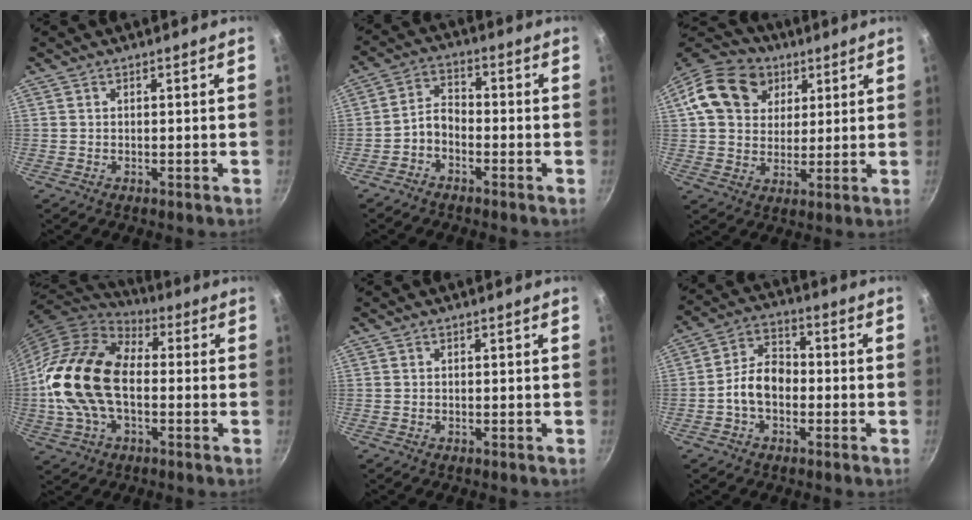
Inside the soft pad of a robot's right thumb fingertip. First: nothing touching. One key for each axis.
{"total": 4.5, "fx": -2.4, "fy": 2.7, "fz": 2.6, "tx": -0.044, "ty": 0.039, "tz": -0.055}
{"total": 16.4, "fx": 5.7, "fy": 13.0, "fz": 8.2, "tx": -0.141, "ty": 0.010, "tz": 0.091}
{"total": 20.2, "fx": -1.0, "fy": 12.7, "fz": 15.6, "tx": -0.281, "ty": 0.029, "tz": -0.029}
{"total": 0.0}
{"total": 8.0, "fx": -1.9, "fy": 5.5, "fz": 5.5, "tx": -0.071, "ty": 0.035, "tz": -0.046}